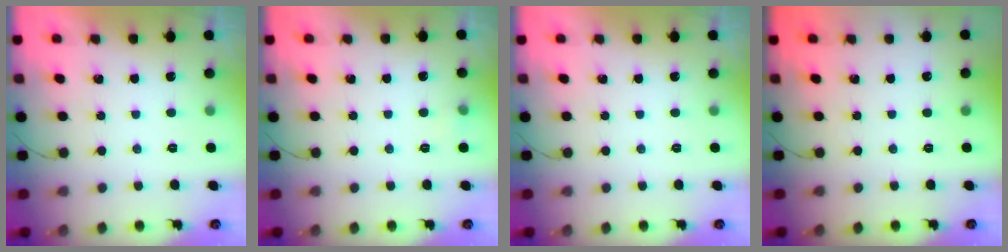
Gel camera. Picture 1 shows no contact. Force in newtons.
{"total": 3.7, "press": 3.4, "slide": 1.4}
{"total": 0.0}
{"total": 0.0}